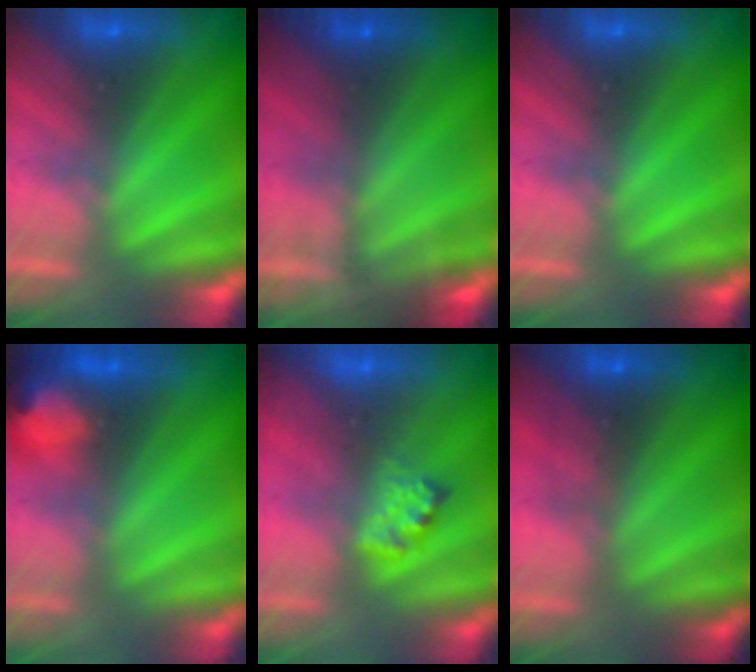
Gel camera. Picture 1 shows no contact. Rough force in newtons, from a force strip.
{"total": 9.2}
{"total": 0.0}
{"total": 8.4}
{"total": 2.3}
{"total": 4.8}